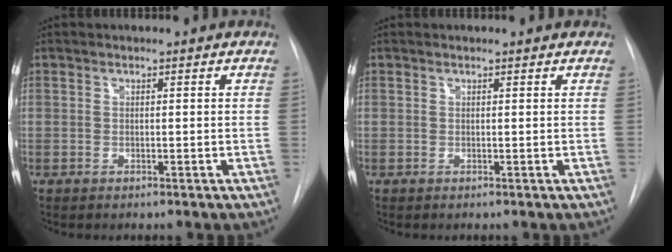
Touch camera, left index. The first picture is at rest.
{"total": 0.5, "force": [-0.5, -0.2, -0.2], "torque": [-0.002, 0.003, -0.006]}